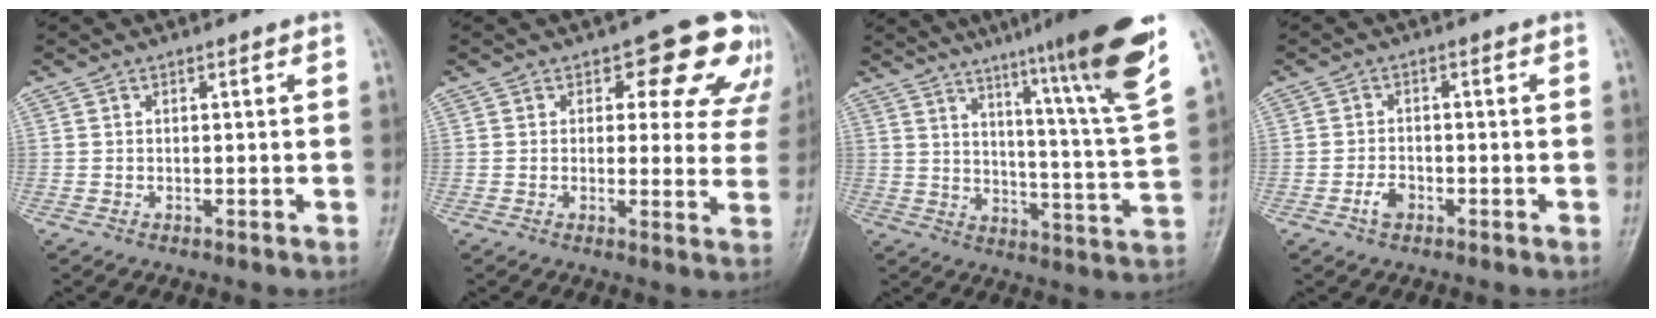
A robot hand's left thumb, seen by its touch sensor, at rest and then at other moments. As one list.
[{"total": 11.3, "force": [7.1, 6.1, 6.4], "torque": [-0.015, -0.030, 0.066]}, {"total": 20.2, "force": [12.9, 0.1, 15.5], "torque": [-0.205, -0.068, 0.178]}, {"total": 2.6, "force": [-1.4, 1.6, 1.5], "torque": [-0.026, 0.009, -0.026]}]